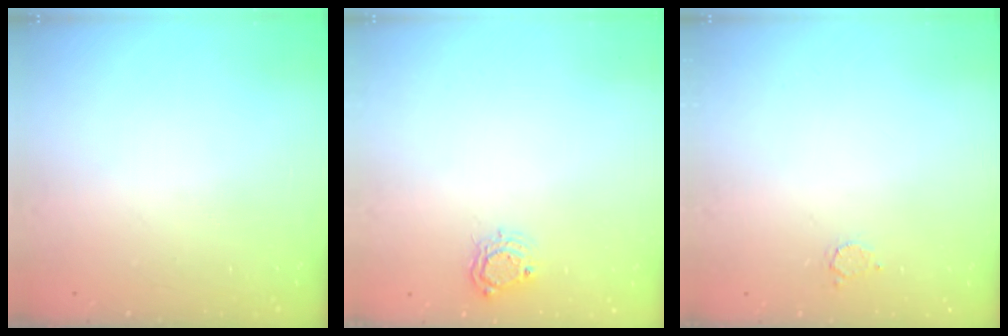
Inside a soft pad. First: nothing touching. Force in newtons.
{"total": 5.5, "press": 5.5, "slide": 0.5}
{"total": 2.2, "press": 2.2, "slide": 0.2}